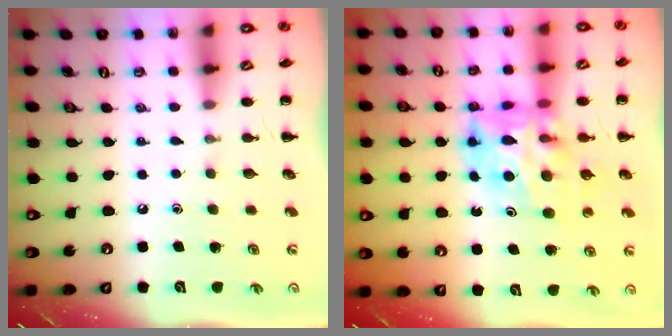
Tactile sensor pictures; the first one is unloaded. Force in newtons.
{"total": 11.9, "press": 11.3, "slide": 3.5}